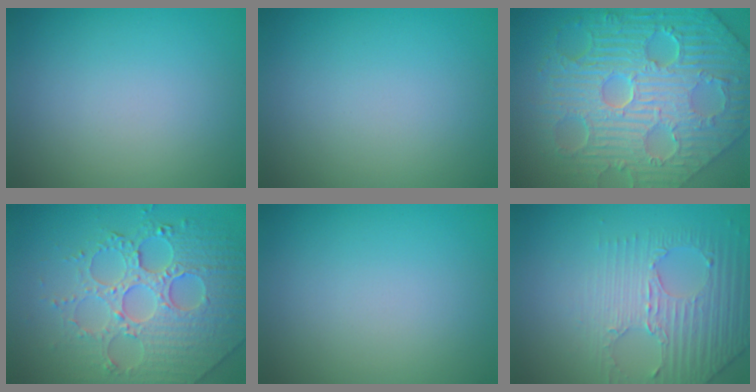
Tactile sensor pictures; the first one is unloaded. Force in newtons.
{"total": 0.0}
{"total": 11.8, "press": 8.1, "slide": 8.5}
{"total": 6.7, "press": 5.7, "slide": 3.4}
{"total": 0.0}
{"total": 4.4, "press": 3.1, "slide": 3.1}